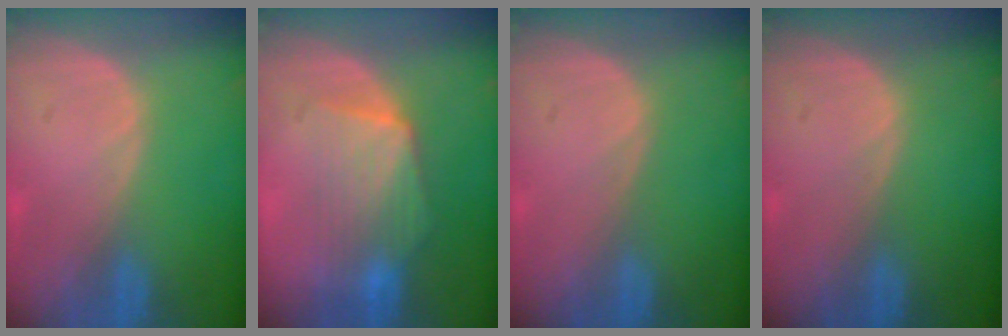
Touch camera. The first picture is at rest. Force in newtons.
{"total": 7.3, "press": 7.1, "slide": 1.6}
{"total": 0.0}
{"total": 0.0}